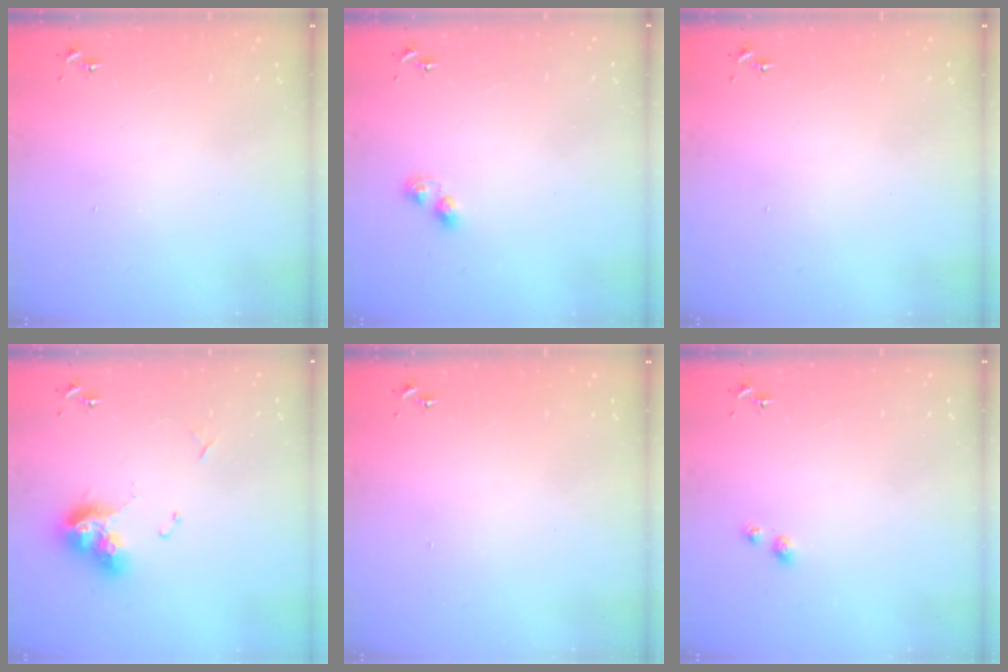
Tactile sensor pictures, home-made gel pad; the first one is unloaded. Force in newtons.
{"total": 3.3, "press": 3.3, "slide": 0.5}
{"total": 0.0}
{"total": 12.2, "press": 12.2, "slide": 1.0}
{"total": 0.0}
{"total": 3.3, "press": 3.3, "slide": 0.3}